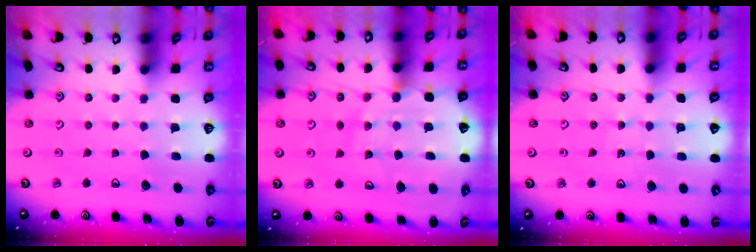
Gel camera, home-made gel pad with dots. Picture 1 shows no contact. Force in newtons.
{"total": 13.2, "press": 13.1, "slide": 1.5}
{"total": 5.0, "press": 4.6, "slide": 2.0}